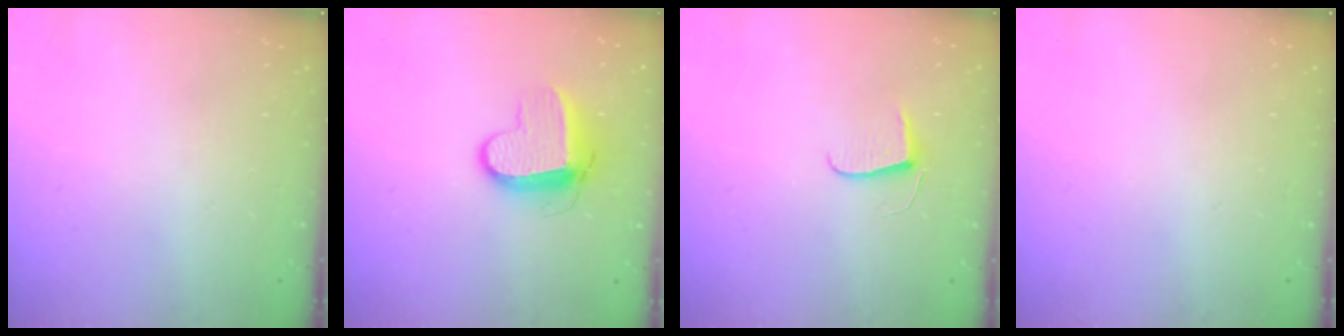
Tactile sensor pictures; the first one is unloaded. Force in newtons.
{"total": 10.3, "press": 10.3, "slide": 0.5}
{"total": 5.9, "press": 5.8, "slide": 0.6}
{"total": 0.0}